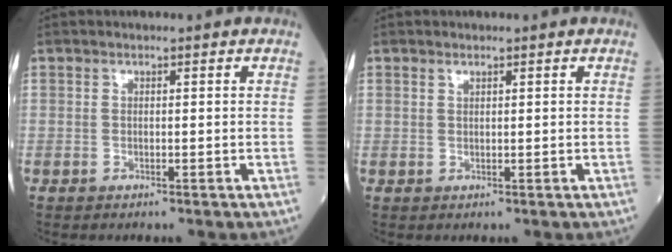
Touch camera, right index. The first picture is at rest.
{"total": 0.6, "force": [0.5, 0.2, 0.3], "torque": [-0.008, -0.001, 0.011]}